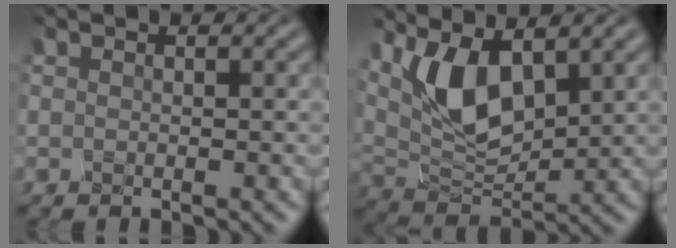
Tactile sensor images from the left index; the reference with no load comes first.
{"total": 7.1, "force": [2.4, 3.4, 5.8], "torque": [-0.117, -0.008, 0.043]}